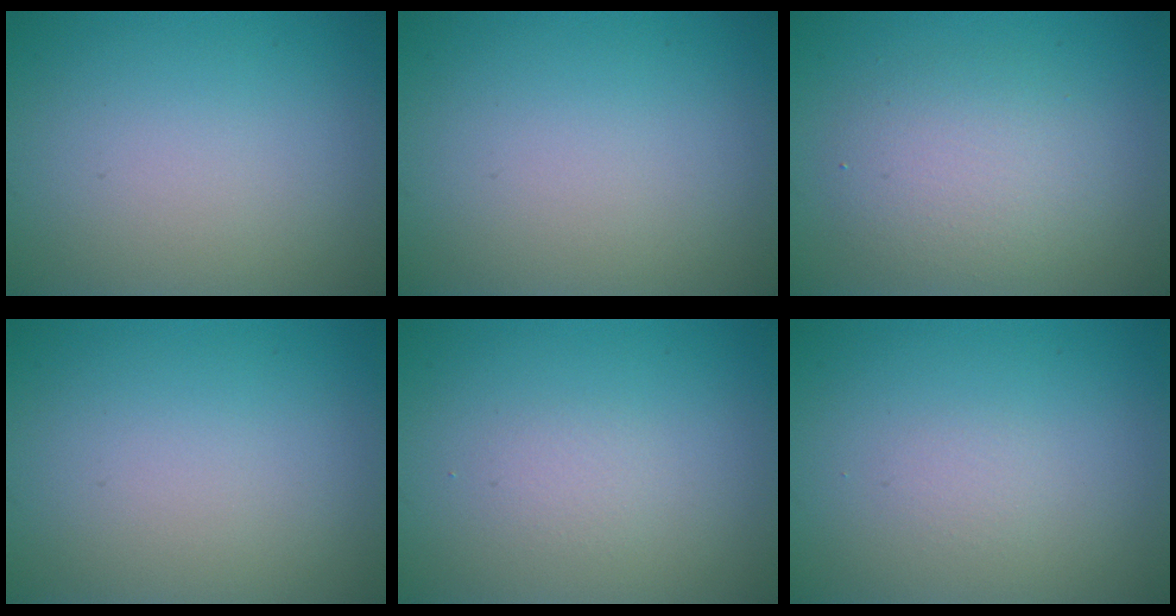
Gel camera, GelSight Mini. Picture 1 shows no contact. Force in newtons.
{"total": 0.0}
{"total": 3.8, "press": 3.7, "slide": 0.3}
{"total": 0.0}
{"total": 1.0, "press": 1.0, "slide": 0.1}
{"total": 0.0}